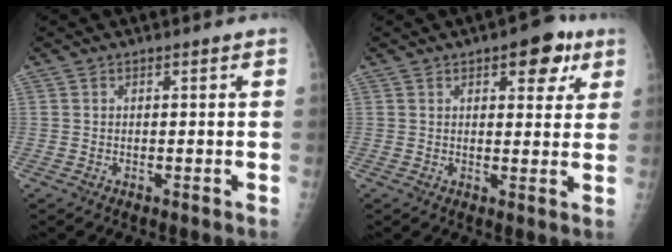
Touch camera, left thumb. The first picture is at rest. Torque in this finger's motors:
{"motor_torque": [0.76, 0.54, 0.57, -0.10, 0.01]}